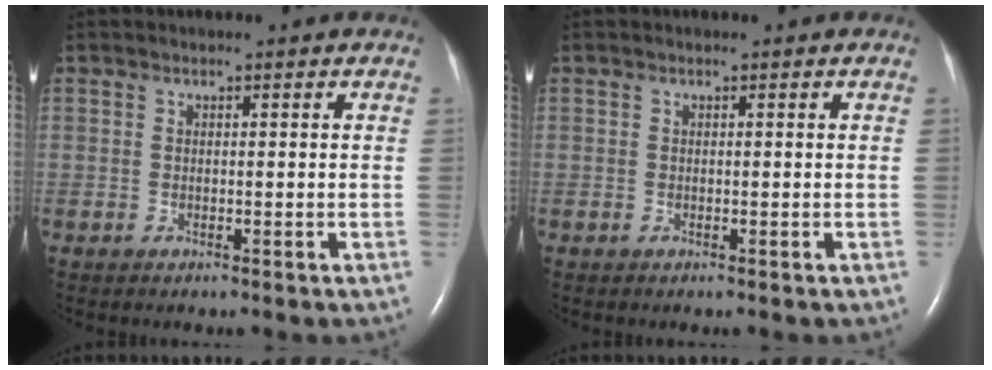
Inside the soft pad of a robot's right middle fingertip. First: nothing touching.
{"total": 0.0}